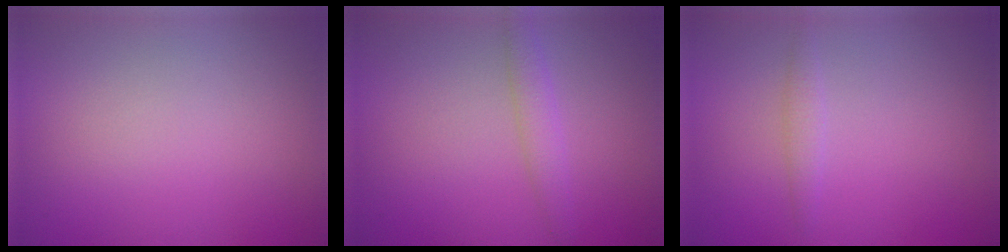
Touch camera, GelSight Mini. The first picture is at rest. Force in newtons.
{"total": 1.8, "press": 1.8, "slide": 0.1}
{"total": 1.0, "press": 1.0, "slide": 0.0}